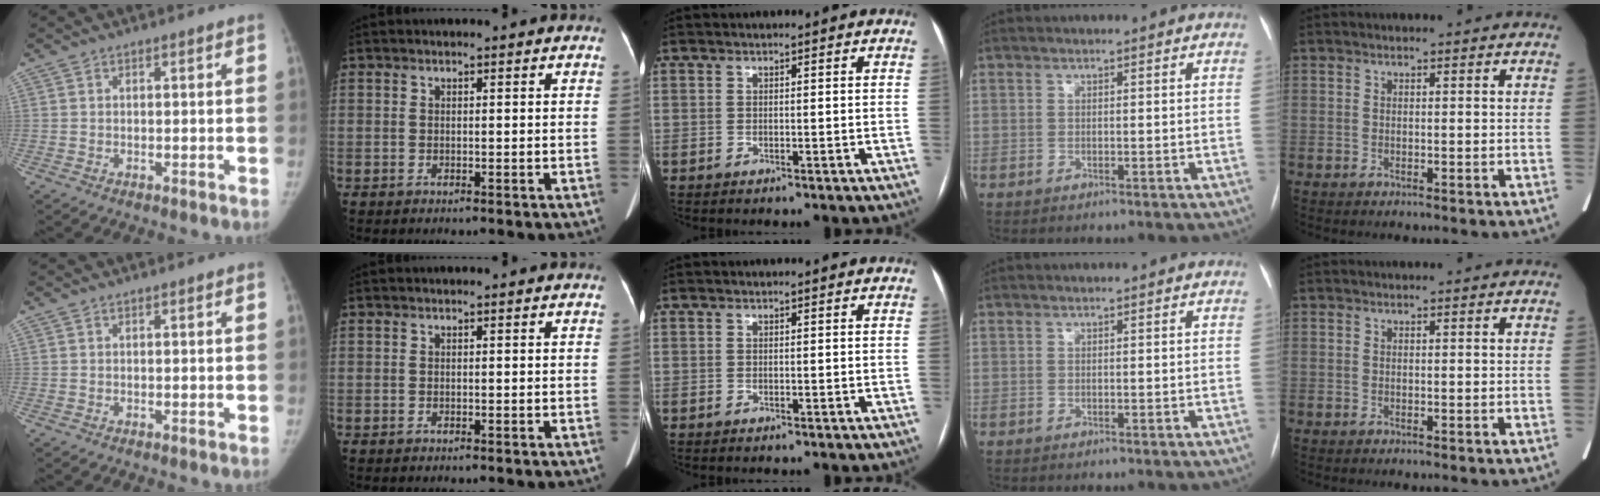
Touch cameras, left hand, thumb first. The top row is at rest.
{}